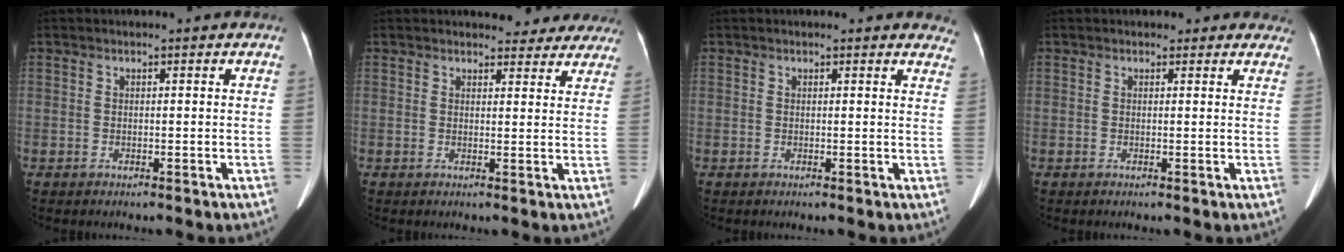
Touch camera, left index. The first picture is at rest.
{"total": 8.1, "force": [7.5, 2.8, 1.3], "torque": [0.013, -0.004, 0.065]}
{"total": 5.8, "force": [5.5, 1.7, 1.0], "torque": [0.018, -0.013, 0.025]}
{"total": 3.7, "force": [3.1, 1.9, 0.4], "torque": [0.017, -0.001, 0.016]}